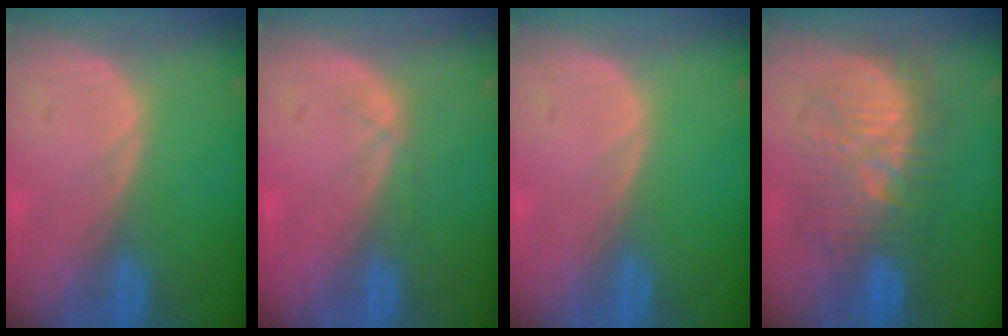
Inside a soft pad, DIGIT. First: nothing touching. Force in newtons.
{"total": 1.4, "press": 1.3, "slide": 0.5}
{"total": 0.0}
{"total": 10.3, "press": 10.3, "slide": 0.3}